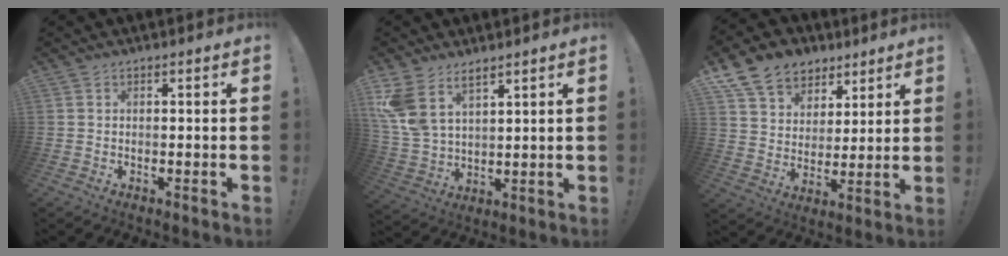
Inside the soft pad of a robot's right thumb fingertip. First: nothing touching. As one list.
[{"total": 10.8, "force": [7.0, 6.0, 5.6], "torque": [-0.122, -0.030, 0.141]}, {"total": 12.5, "force": [8.0, 9.0, 3.6], "torque": [-0.060, -0.052, 0.155]}]